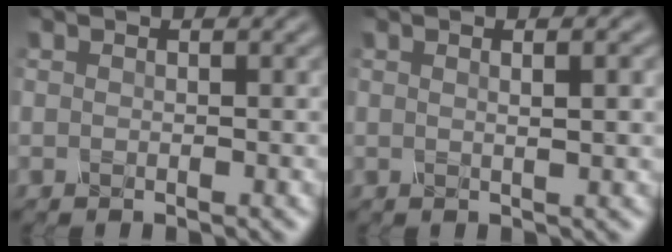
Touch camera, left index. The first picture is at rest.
{"total": 3.5, "force": [0.9, 1.3, 3.1], "torque": [-0.019, 0.010, -0.009]}